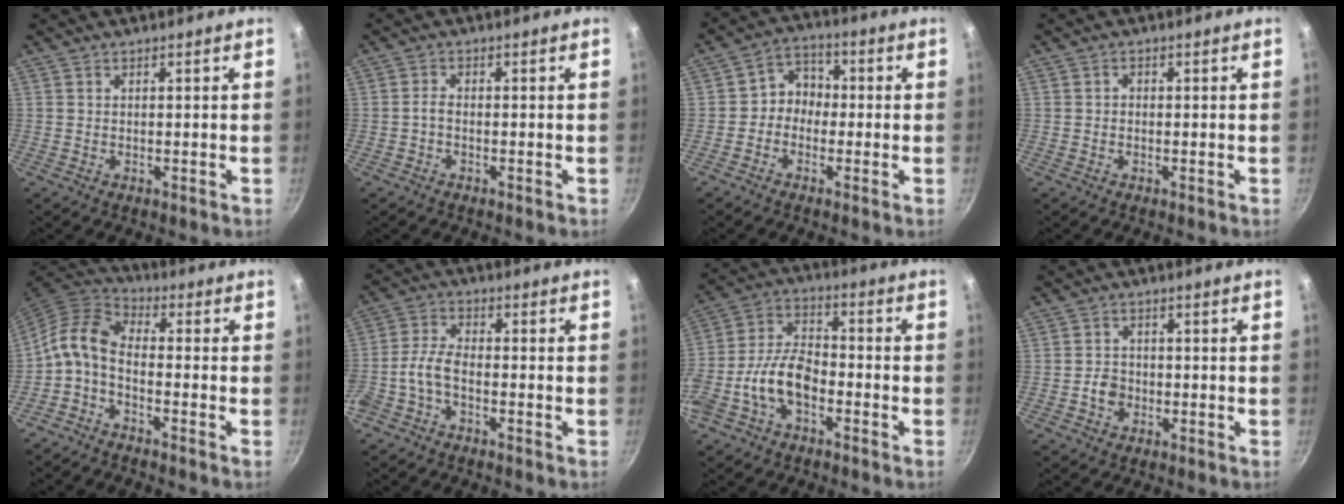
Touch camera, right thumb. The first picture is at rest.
{"total": 1.5, "force": [-0.7, 0.7, 1.1], "torque": [-0.027, 0.011, -0.019]}
{"total": 5.5, "force": [-1.1, 4.7, 2.5], "torque": [-0.007, 0.025, -0.034]}
{"total": 0.8, "force": [-0.3, 0.6, 0.3], "torque": [-0.004, 0.004, -0.006]}
{"total": 8.2, "force": [-2.3, 4.4, 6.6], "torque": [-0.147, 0.041, -0.059]}
{"total": 5.5, "force": [-2.7, 2.7, 4.0], "torque": [-0.090, 0.032, -0.067]}
{"total": 11.9, "force": [-4.3, 7.0, 8.6], "torque": [-0.156, 0.051, -0.094]}
{"total": 3.4, "force": [-1.2, 2.8, 1.6], "torque": [-0.013, 0.016, -0.022]}